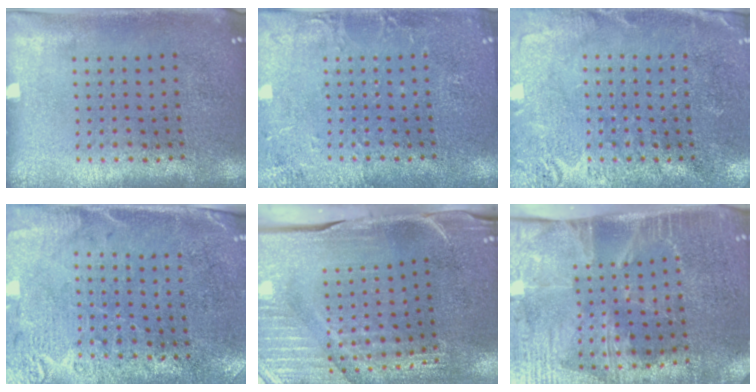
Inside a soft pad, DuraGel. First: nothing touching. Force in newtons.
{"total": 2.8, "press": 2.8, "slide": 0.4}
{"total": 2.7, "press": 2.6, "slide": 0.6}
{"total": 2.8, "press": 2.5, "slide": 1.3}
{"total": 4.5, "press": 3.9, "slide": 2.3}
{"total": 4.3, "press": 3.6, "slide": 2.3}